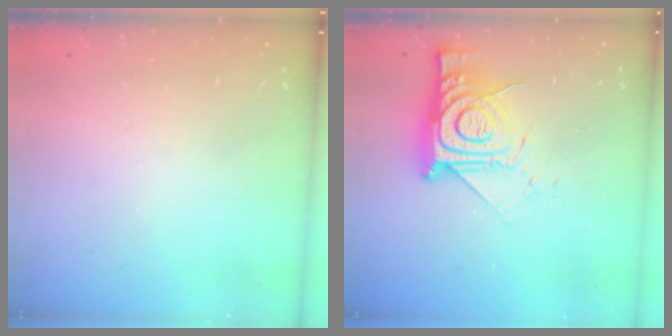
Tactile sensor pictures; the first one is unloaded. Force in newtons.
{"total": 16.7, "press": 16.7, "slide": 1.2}